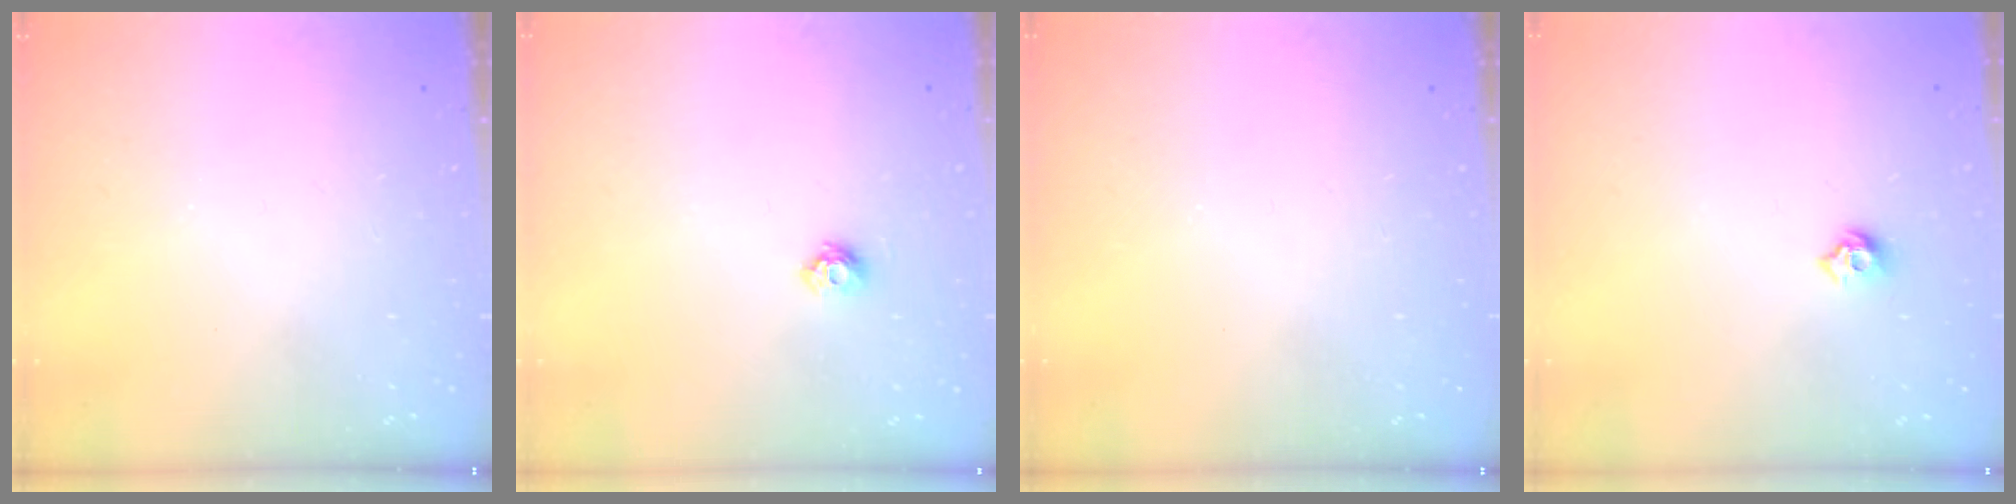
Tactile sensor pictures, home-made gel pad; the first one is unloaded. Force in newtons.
{"total": 5.2, "press": 5.2, "slide": 0.7}
{"total": 0.0}
{"total": 5.9, "press": 5.8, "slide": 1.0}